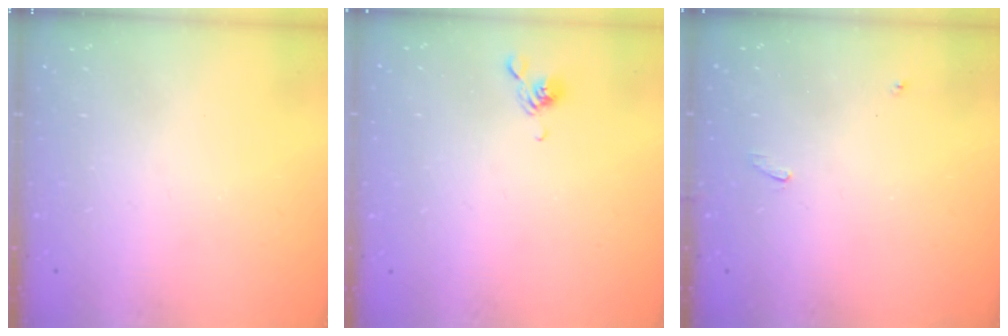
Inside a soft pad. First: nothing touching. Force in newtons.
{"total": 5.6, "press": 5.5, "slide": 0.7}
{"total": 4.4, "press": 4.4, "slide": 0.3}